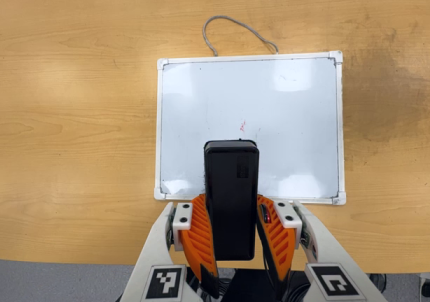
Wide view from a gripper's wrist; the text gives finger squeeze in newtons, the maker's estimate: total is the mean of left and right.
{"total": 9.1, "left": 7.8, "right": 10.4}